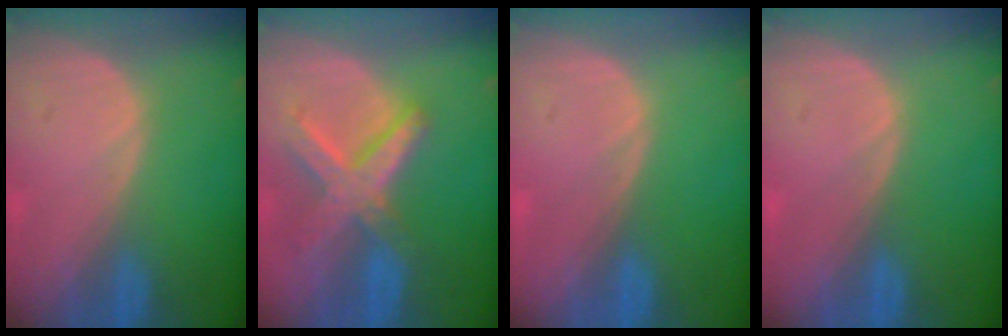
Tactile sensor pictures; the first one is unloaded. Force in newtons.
{"total": 8.4, "press": 7.1, "slide": 4.3}
{"total": 0.0}
{"total": 0.0}